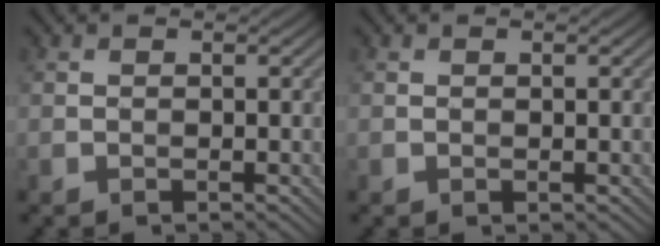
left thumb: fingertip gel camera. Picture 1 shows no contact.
{"total": 0.0}